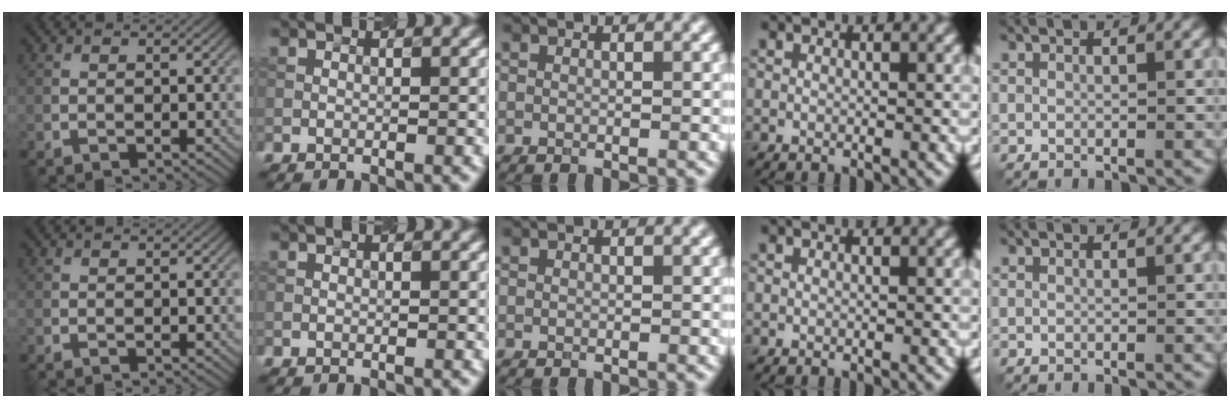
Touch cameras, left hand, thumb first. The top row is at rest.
{}